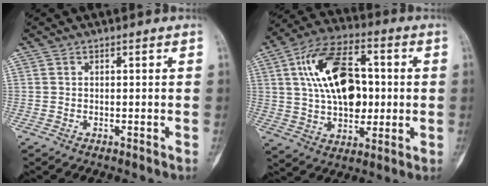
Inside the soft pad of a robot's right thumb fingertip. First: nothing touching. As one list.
[{"total": 18.6, "force": [2.6, 11.2, 14.7], "torque": [-0.226, 0.015, 0.044]}]